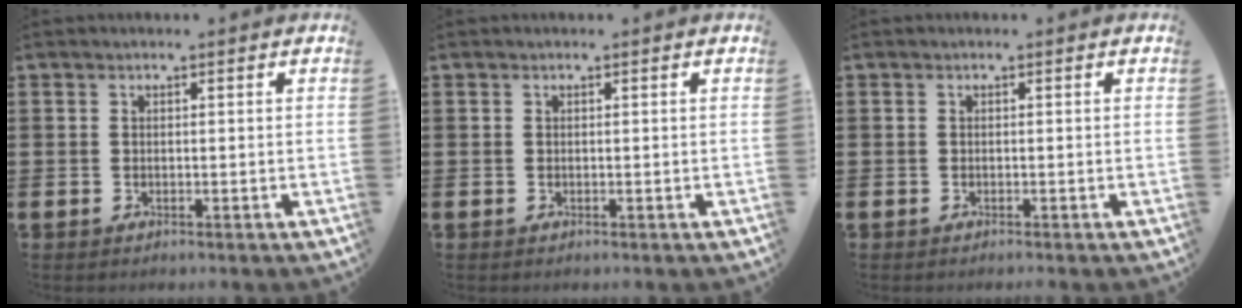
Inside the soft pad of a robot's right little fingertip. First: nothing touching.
{"total": 0.0}
{"total": 0.0}